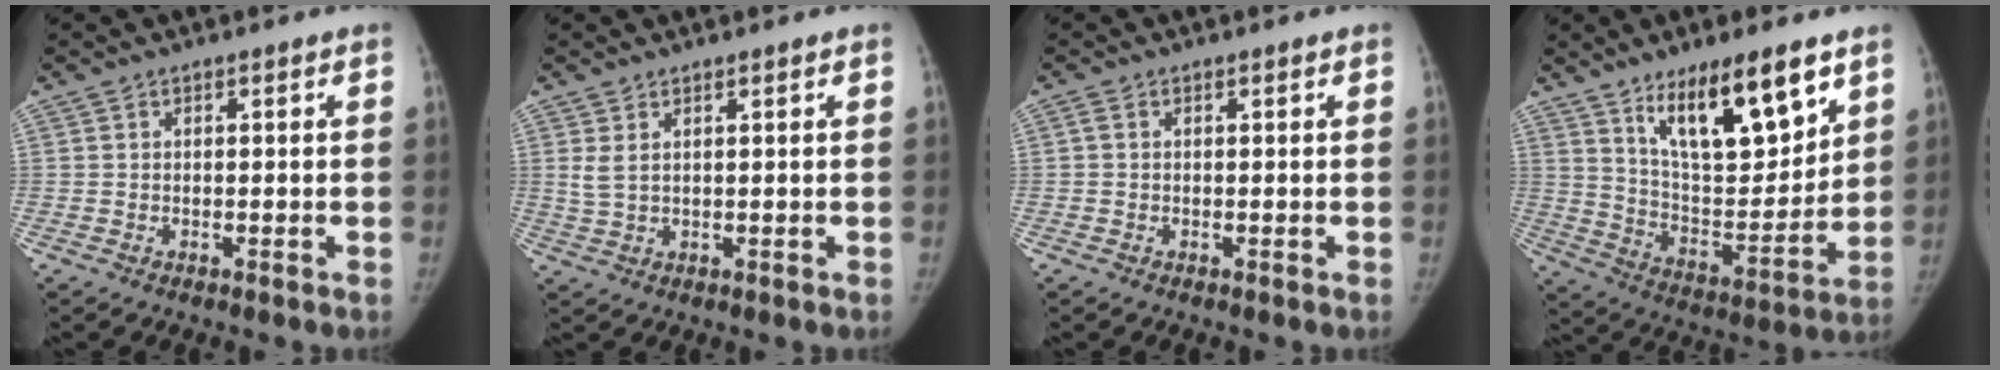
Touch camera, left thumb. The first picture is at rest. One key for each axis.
{"total": 2.6, "fx": 1.3, "fy": 1.1, "fz": 2.0, "tx": -0.046, "ty": -0.002, "tz": 0.034}
{"total": 0.8, "fx": 0.2, "fy": 0.5, "fz": 0.6, "tx": -0.015, "ty": -0.001, "tz": 0.003}
{"total": 18.6, "fx": 11.0, "fy": 6.2, "fz": 13.6, "tx": -0.180, "ty": -0.062, "tz": 0.200}